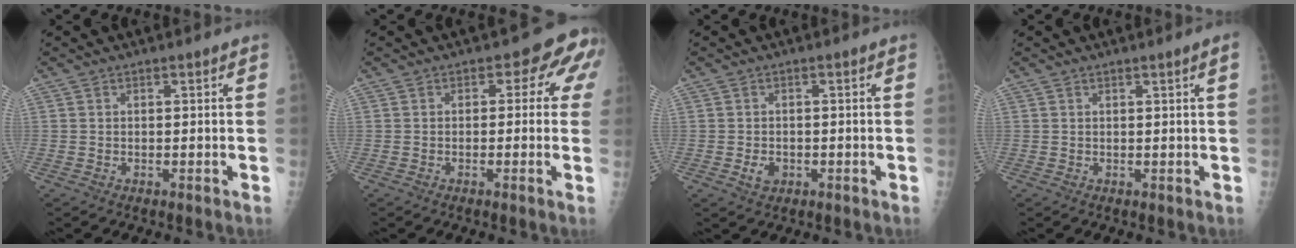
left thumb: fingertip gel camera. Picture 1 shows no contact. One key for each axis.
{"total": 4.9, "fx": 1.1, "fy": 3.2, "fz": 3.5, "tx": 0.006, "ty": 0.008, "tz": -0.004}
{"total": 2.2, "fx": -0.8, "fy": 1.7, "fz": 1.1, "tx": -0.006, "ty": 0.005, "tz": -0.010}
{"total": 1.6, "fx": 0.7, "fy": -0.6, "fz": 1.3, "tx": -0.026, "ty": -0.006, "tz": 0.016}